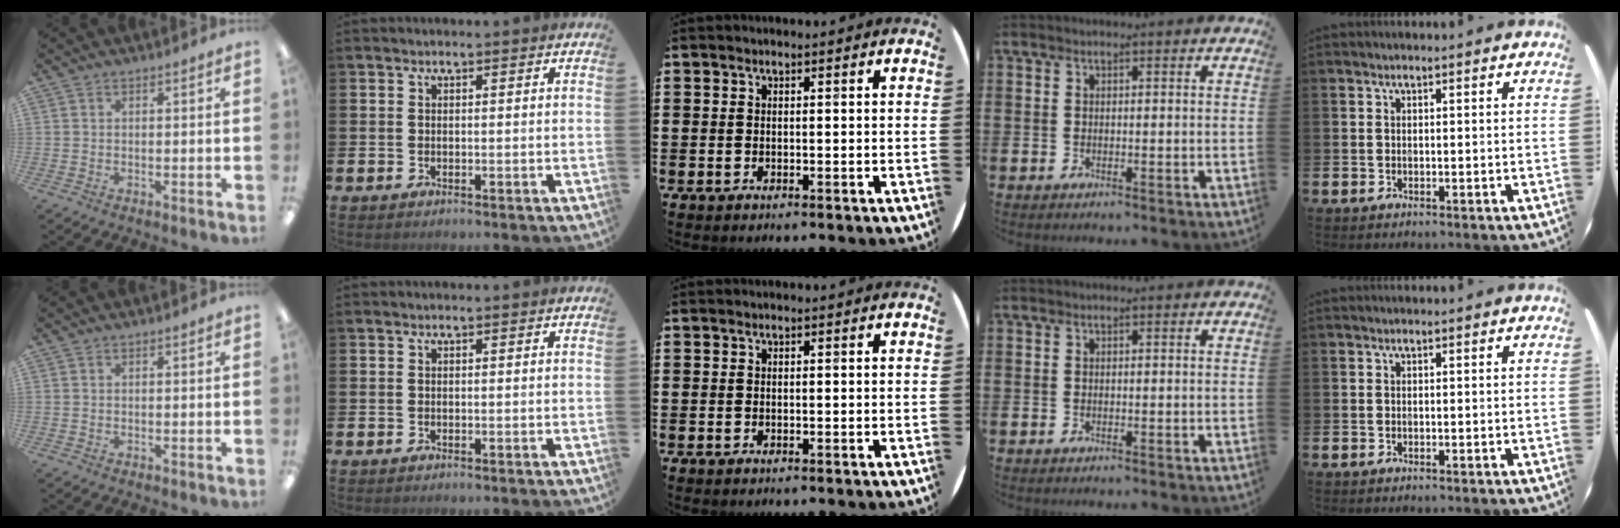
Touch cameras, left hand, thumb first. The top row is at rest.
{}